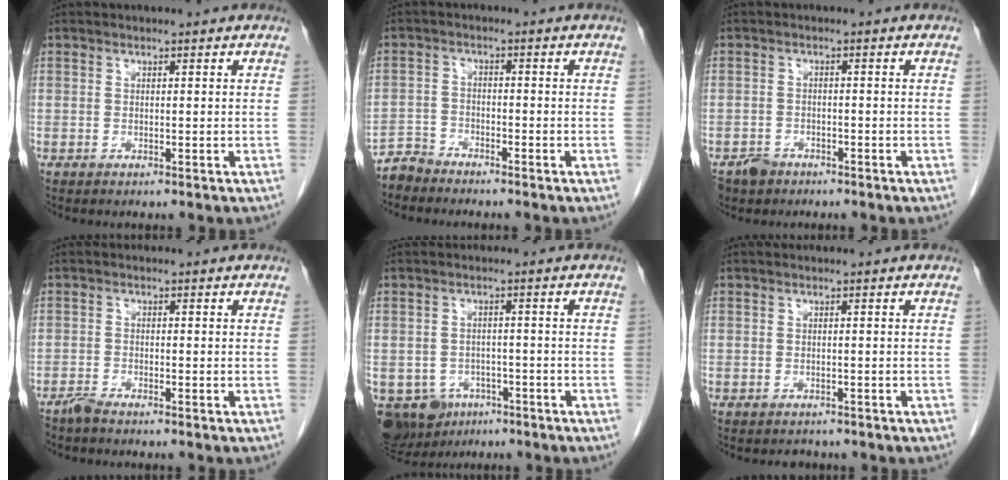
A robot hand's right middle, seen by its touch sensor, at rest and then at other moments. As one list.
[{"total": 3.1, "force": [-3.0, 0.6, -0.5], "torque": [0.013, -0.007, -0.061]}, {"total": 2.7, "force": [-1.9, 1.9, 0.4], "torque": [-0.012, 0.005, -0.029]}, {"total": 1.6, "force": [-1.5, -0.1, 0.4], "torque": [-0.013, -0.003, -0.030]}, {"total": 9.8, "force": [-5.5, 7.6, 3.1], "torque": [-0.079, -0.003, -0.073]}, {"total": 1.4, "force": [-1.2, 0.7, -0.1], "torque": [-0.003, -0.001, -0.018]}]